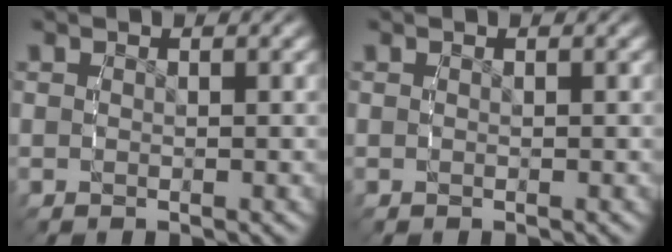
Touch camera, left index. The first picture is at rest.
{"total": 0.0}